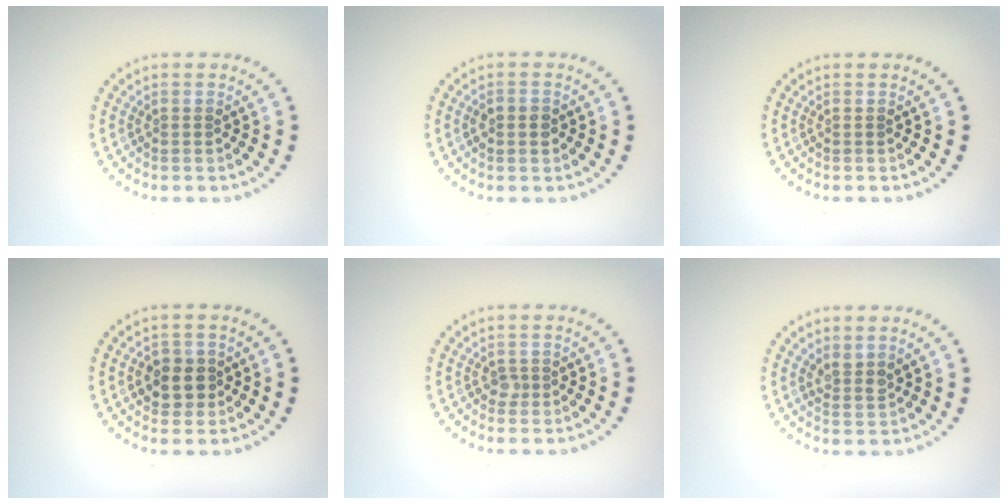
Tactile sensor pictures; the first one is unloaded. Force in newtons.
{"total": 1.5, "press": 1.5, "slide": 0.3}
{"total": 0.0}
{"total": 2.6, "press": 2.5, "slide": 0.6}
{"total": 0.7, "press": 0.6, "slide": 0.5}
{"total": 1.3, "press": 1.0, "slide": 0.7}